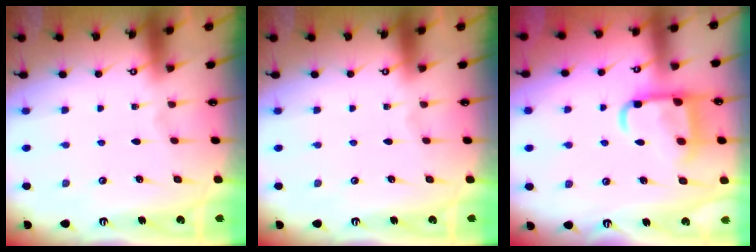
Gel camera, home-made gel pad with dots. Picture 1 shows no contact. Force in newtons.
{"total": 0.0}
{"total": 12.4, "press": 12.3, "slide": 1.5}